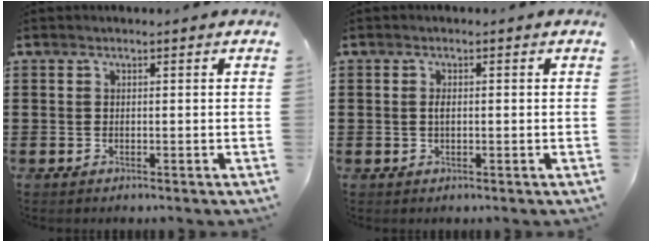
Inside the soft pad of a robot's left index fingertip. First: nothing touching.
{"total": 1.2, "force": [0.1, 0.4, 1.1], "torque": [-0.024, 0.001, 0.002]}